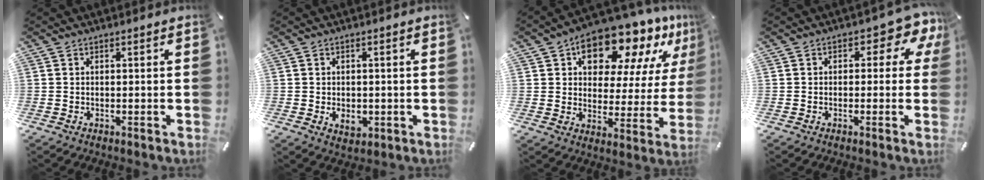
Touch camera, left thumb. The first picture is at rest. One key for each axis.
{"total": 3.7, "fx": -0.6, "fy": 2.8, "fz": 2.3, "tx": -0.030, "ty": -0.006, "tz": -0.012}
{"total": 15.4, "fx": 11.8, "fy": 7.2, "fz": 7.0, "tx": -0.111, "ty": -0.085, "tz": 0.201}
{"total": 6.2, "fx": 1.9, "fy": 3.5, "fz": 4.8, "tx": -0.057, "ty": -0.009, "tz": 0.024}